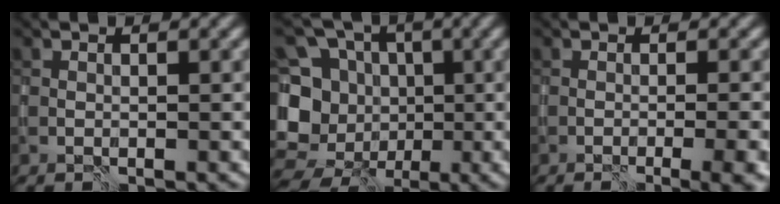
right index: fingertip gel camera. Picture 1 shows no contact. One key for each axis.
{"total": 13.8, "fx": -2.9, "fy": 12.3, "fz": 5.6, "tx": -0.134, "ty": 0.010, "tz": -0.058}
{"total": 4.4, "fx": -1.3, "fy": 1.4, "fz": 4.0, "tx": -0.029, "ty": -0.007, "tz": -0.013}